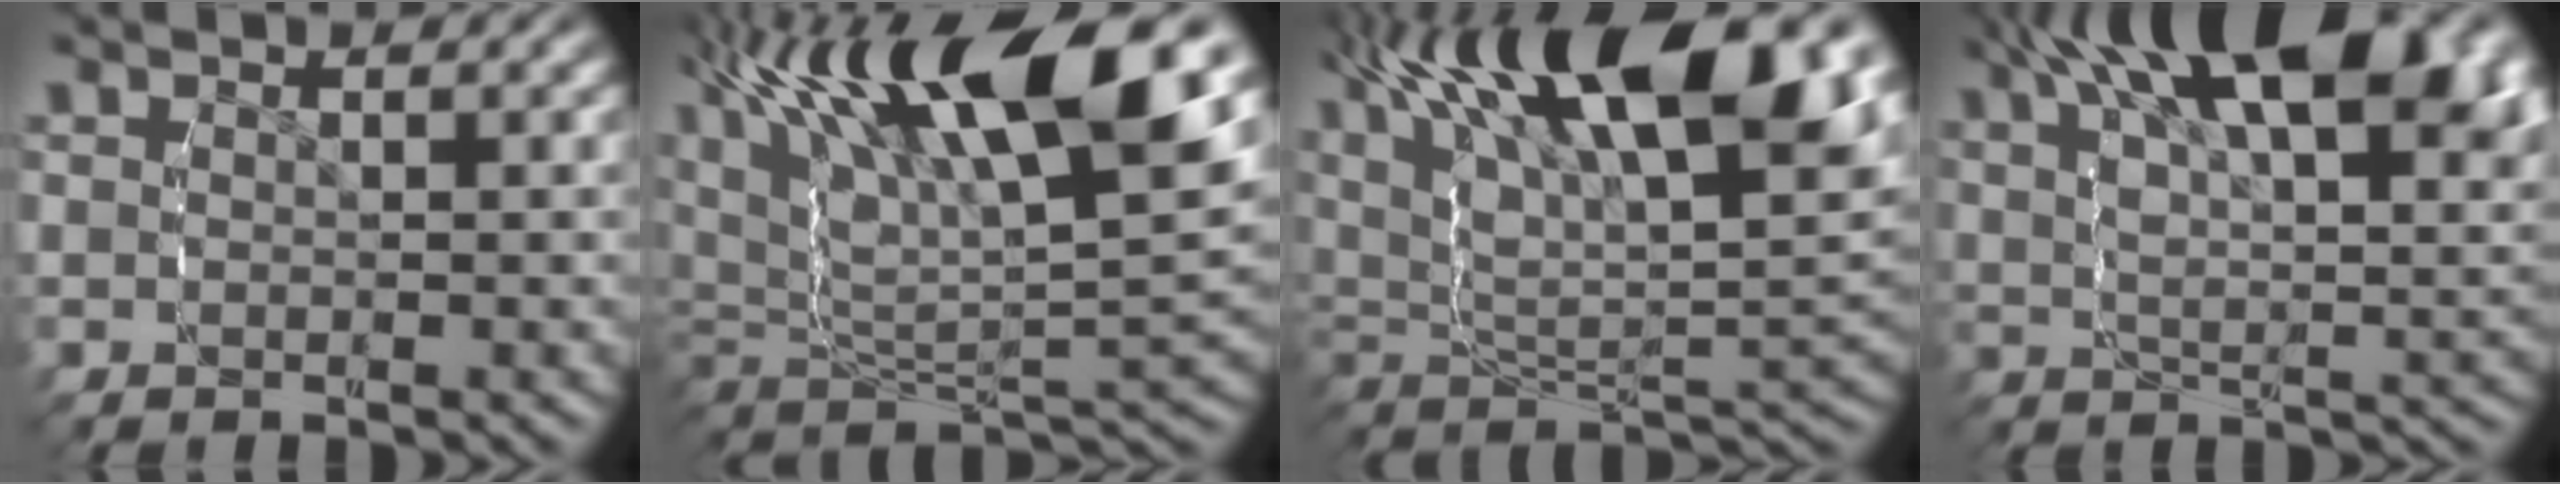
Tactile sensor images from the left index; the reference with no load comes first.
{"total": 15.5, "force": [5.6, 8.2, 11.9], "torque": [-0.224, 0.018, 0.082]}
{"total": 17.2, "force": [6.9, 8.8, 13.1], "torque": [-0.225, 0.025, 0.096]}
{"total": 13.9, "force": [6.2, 5.7, 11.1], "torque": [-0.166, 0.018, 0.087]}